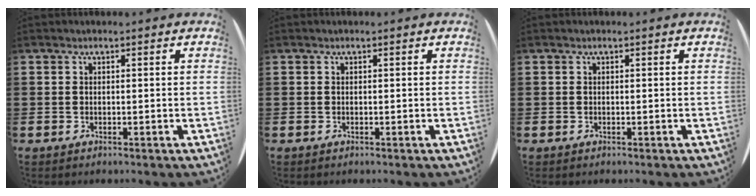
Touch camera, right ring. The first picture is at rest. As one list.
[{"total": 0.0}, {"total": 0.0}]